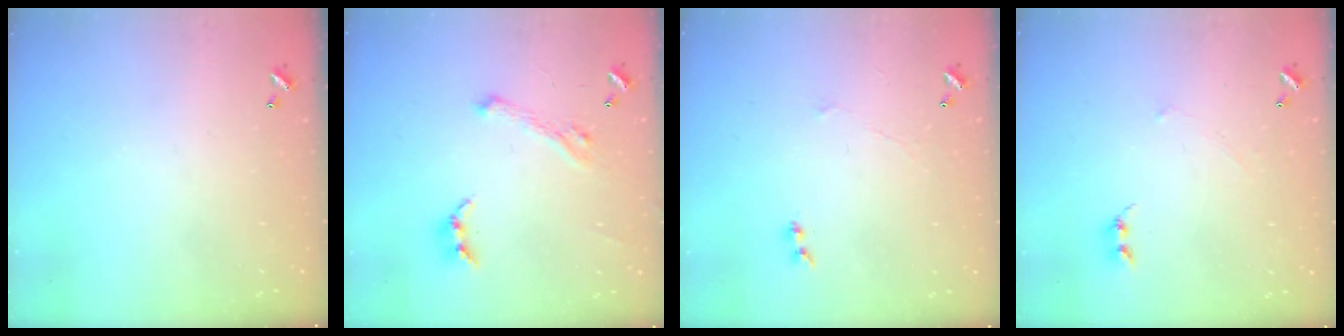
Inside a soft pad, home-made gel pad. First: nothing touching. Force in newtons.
{"total": 2.7, "press": 2.7, "slide": 0.4}
{"total": 1.6, "press": 1.3, "slide": 0.9}
{"total": 1.8, "press": 1.8, "slide": 0.5}